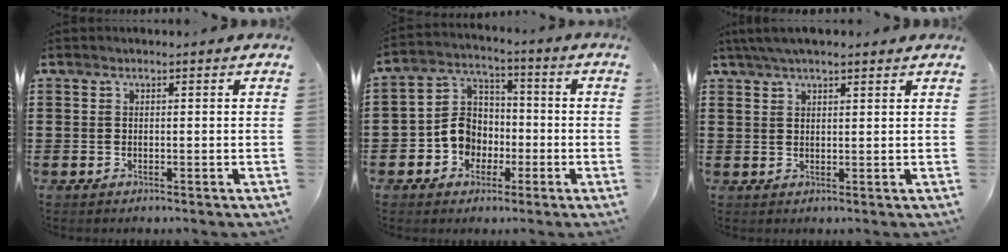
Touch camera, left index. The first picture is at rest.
{"total": 7.1, "force": [-2.2, 6.3, 2.5], "torque": [-0.079, 0.012, -0.047]}
{"total": 3.7, "force": [2.7, 1.1, 2.2], "torque": [-0.050, 0.005, 0.050]}